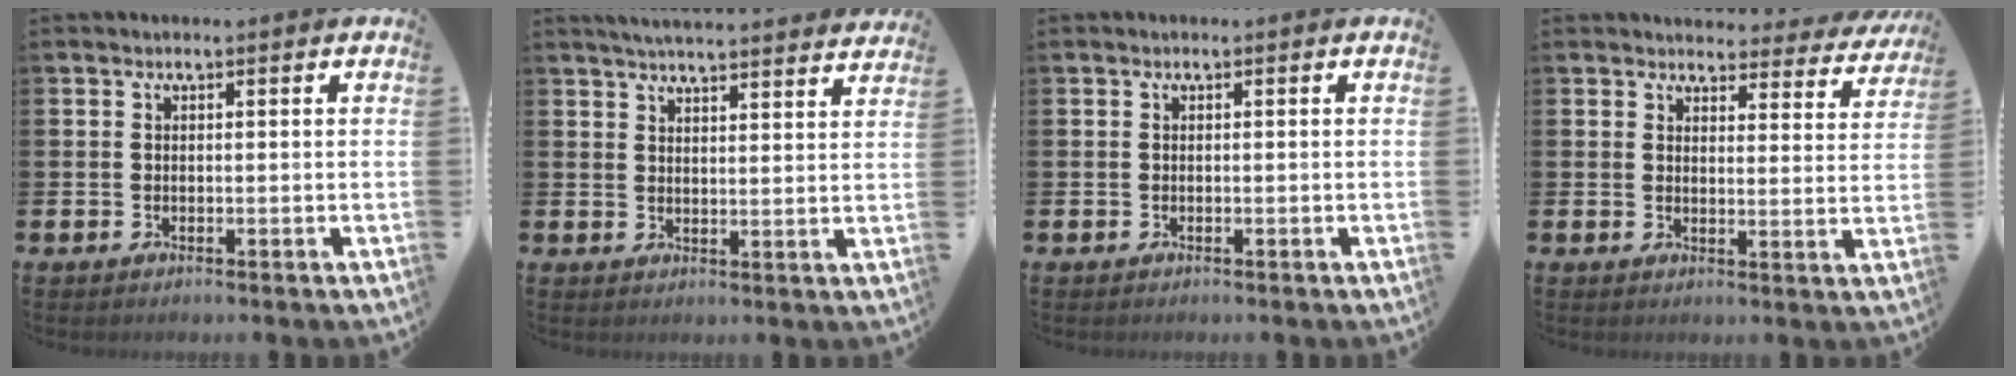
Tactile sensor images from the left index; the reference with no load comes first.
{"total": 4.8, "force": [4.7, -0.2, 0.7], "torque": [-0.023, -0.027, 0.084]}
{"total": 0.0}
{"total": 3.5, "force": [3.4, 1.0, 0.2], "torque": [-0.009, -0.025, 0.057]}